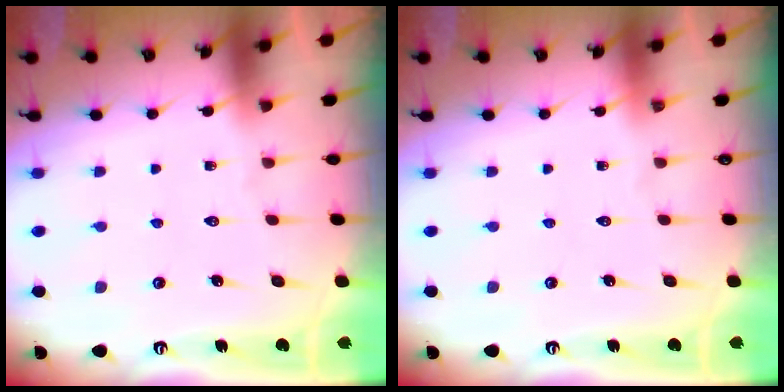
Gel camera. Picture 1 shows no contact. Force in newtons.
{"total": 0.0}